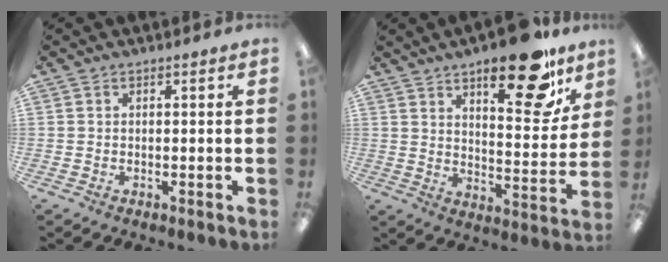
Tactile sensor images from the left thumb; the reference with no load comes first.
{"total": 18.0, "force": [12.1, 6.3, 11.8], "torque": [-0.160, -0.069, 0.191]}